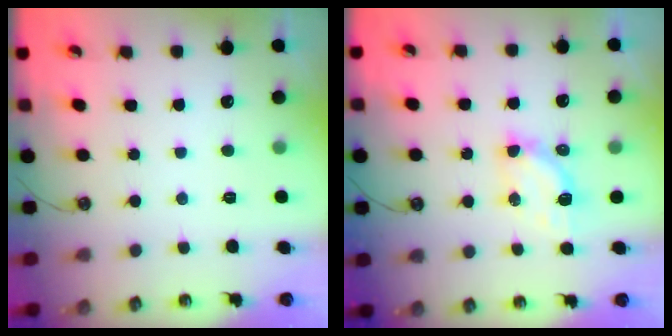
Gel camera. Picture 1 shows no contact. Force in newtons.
{"total": 6.1, "press": 6.1, "slide": 0.3}